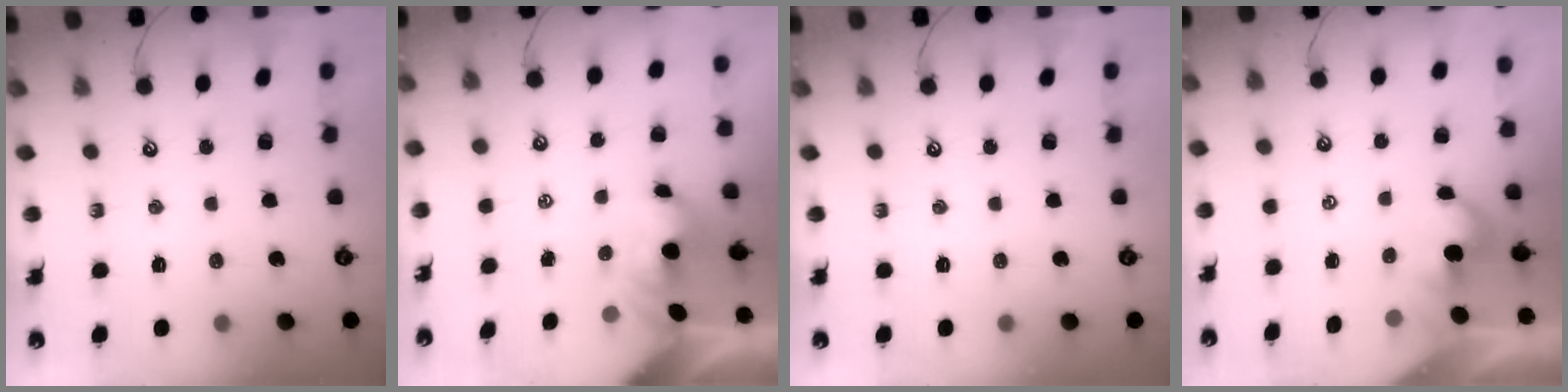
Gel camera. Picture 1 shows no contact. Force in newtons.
{"total": 1.3, "press": 1.2, "slide": 0.6}
{"total": 0.0}
{"total": 2.9, "press": 2.9, "slide": 0.2}